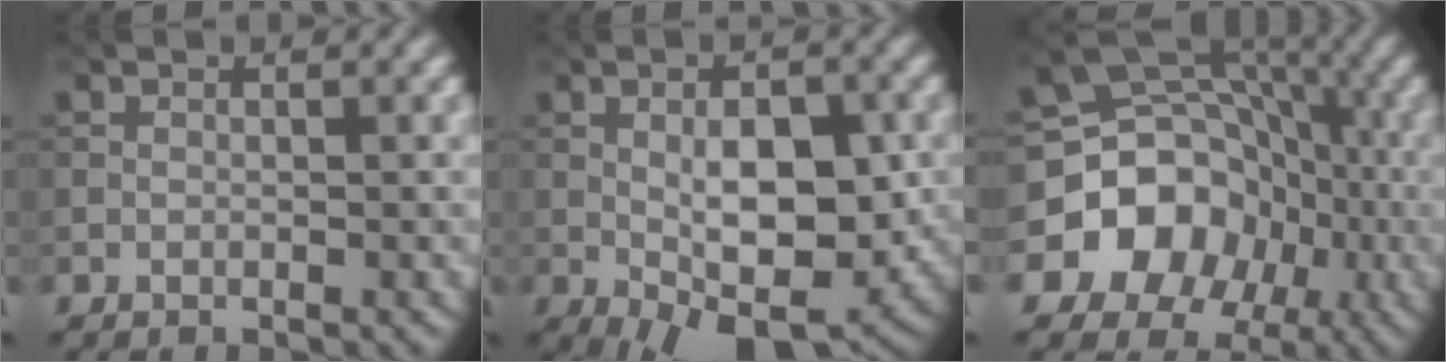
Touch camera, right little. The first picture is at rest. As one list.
[{"total": 8.6, "force": [-1.3, 3.8, 7.6], "torque": [-0.118, -0.003, -0.019]}, {"total": 12.2, "force": [-4.1, 10.5, 4.7], "torque": [-0.078, -0.009, -0.099]}]